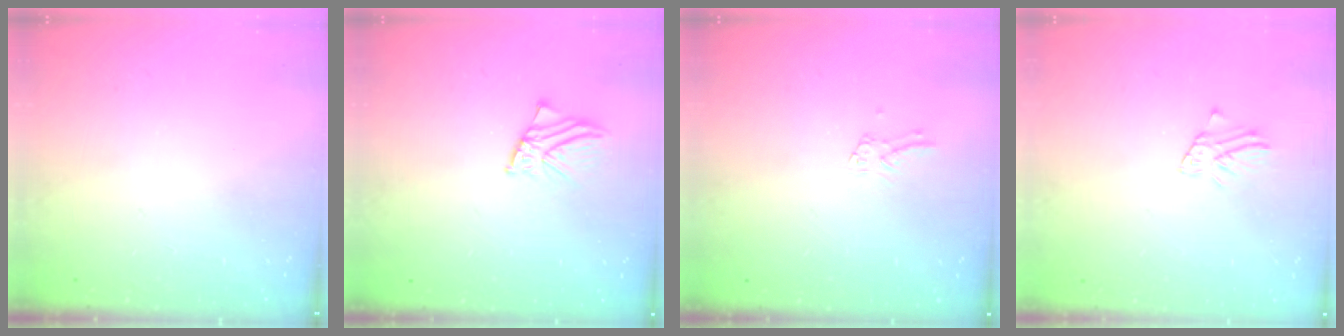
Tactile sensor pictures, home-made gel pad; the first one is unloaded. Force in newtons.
{"total": 3.3, "press": 3.3, "slide": 0.3}
{"total": 1.9, "press": 1.9, "slide": 0.1}
{"total": 2.0, "press": 2.0, "slide": 0.2}